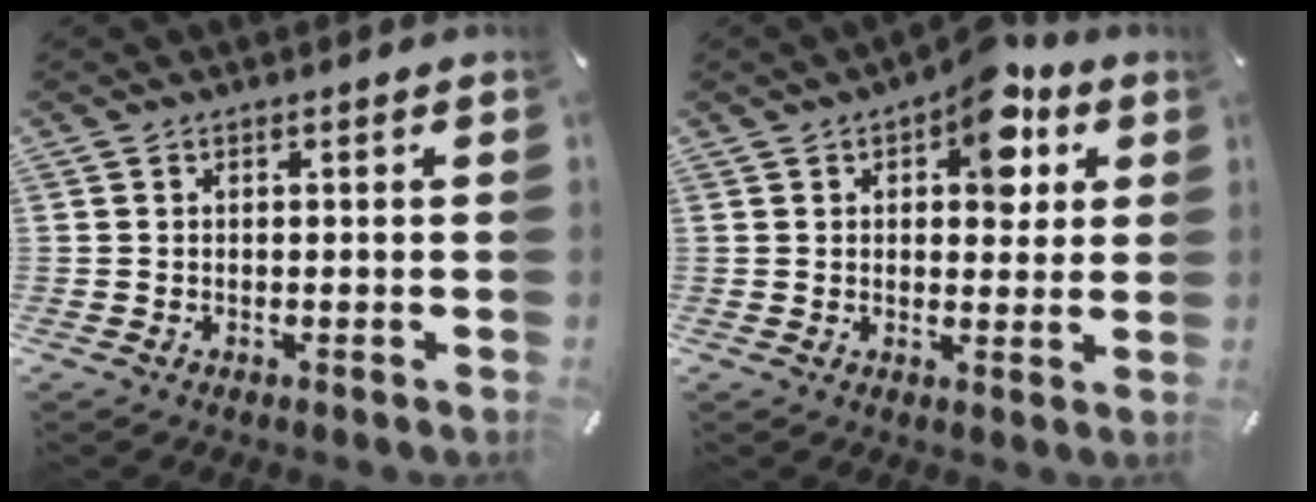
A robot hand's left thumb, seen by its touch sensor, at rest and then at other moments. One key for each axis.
{"total": 10.9, "fx": 5.1, "fy": 6.0, "fz": 7.6, "tx": -0.091, "ty": -0.018, "tz": 0.084}